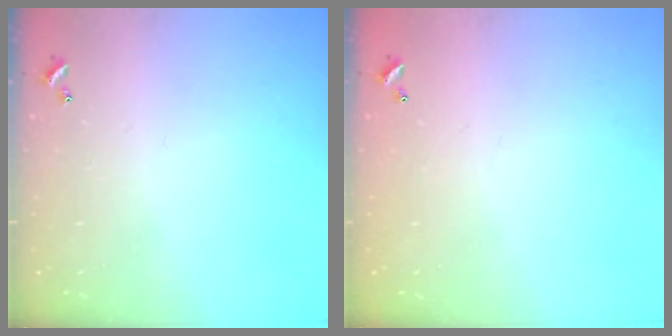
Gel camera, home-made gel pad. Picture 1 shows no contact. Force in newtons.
{"total": 2.8, "press": 2.8, "slide": 0.1}